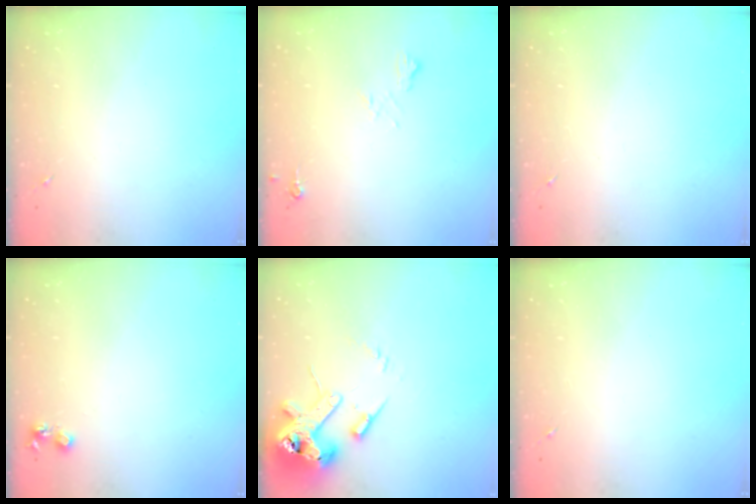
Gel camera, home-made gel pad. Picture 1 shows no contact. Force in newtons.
{"total": 6.4, "press": 6.3, "slide": 1.2}
{"total": 0.0}
{"total": 4.8, "press": 4.7, "slide": 0.7}
{"total": 14.6, "press": 14.5, "slide": 2.0}
{"total": 0.0}